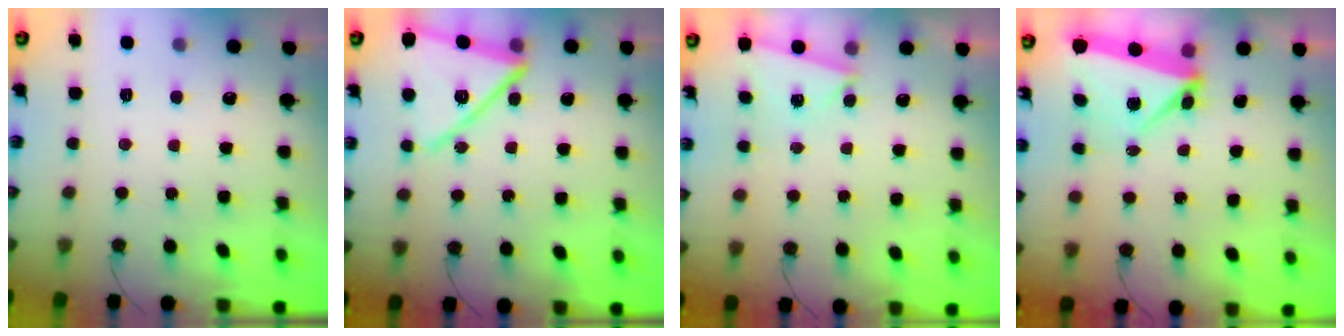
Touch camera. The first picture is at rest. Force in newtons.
{"total": 16.1, "press": 16.1, "slide": 1.3}
{"total": 2.6, "press": 1.9, "slide": 1.8}
{"total": 7.6, "press": 4.7, "slide": 6.0}